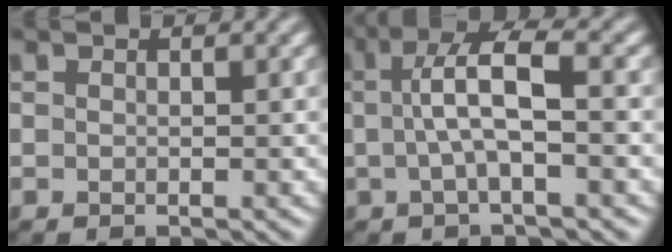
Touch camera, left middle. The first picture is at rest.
{"total": 5.1, "force": [0.3, 1.2, 5.0], "torque": [-0.089, 0.011, 0.002]}